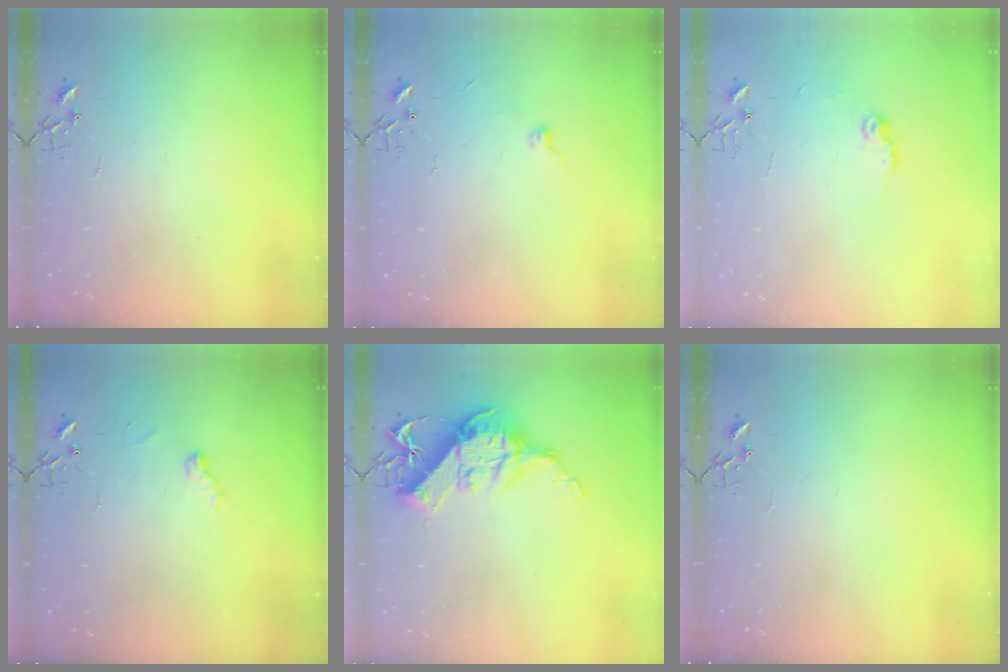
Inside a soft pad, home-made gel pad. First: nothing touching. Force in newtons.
{"total": 4.7, "press": 4.7, "slide": 0.6}
{"total": 7.2, "press": 7.2, "slide": 0.3}
{"total": 5.5, "press": 5.5, "slide": 0.6}
{"total": 15.6, "press": 15.4, "slide": 2.0}
{"total": 0.0}